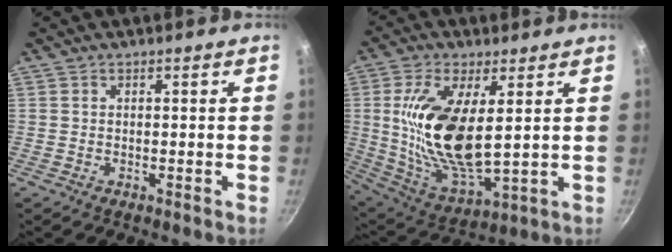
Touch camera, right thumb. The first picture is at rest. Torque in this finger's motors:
{"motor_torque": [2.45, 2.56, 2.13, -0.44, 0.59]}